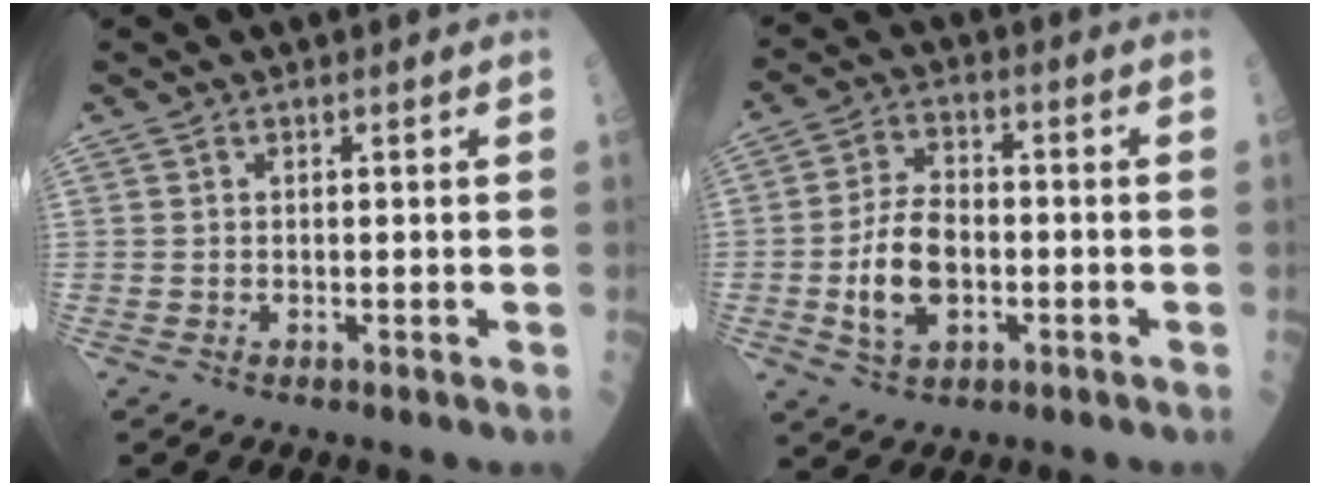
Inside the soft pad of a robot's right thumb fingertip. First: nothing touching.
{"total": 9.9, "force": [-2.1, 5.9, 7.7], "torque": [-0.130, 0.018, -0.038]}